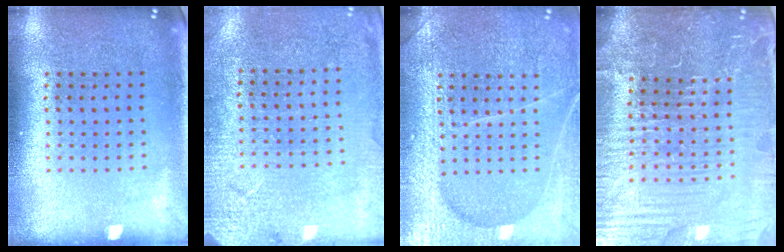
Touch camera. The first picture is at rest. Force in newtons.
{"total": 2.5, "press": 2.5, "slide": 0.2}
{"total": 6.6, "press": 6.5, "slide": 0.8}
{"total": 5.6, "press": 5.2, "slide": 2.3}